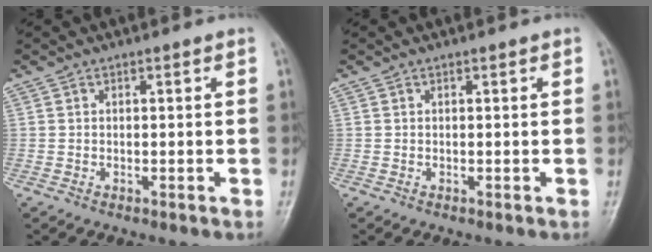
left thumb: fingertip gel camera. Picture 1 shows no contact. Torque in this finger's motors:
{"motor_torque": [0.00, 0.00, -0.09, -0.05, 0.00]}